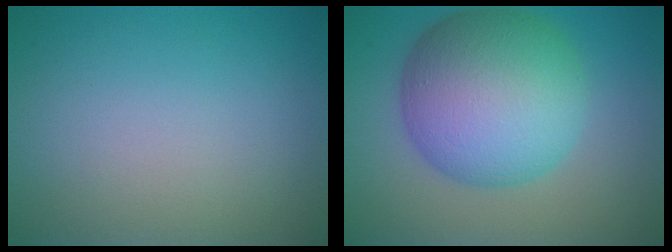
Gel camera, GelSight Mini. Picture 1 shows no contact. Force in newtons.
{"total": 11.7, "press": 11.7, "slide": 0.2}